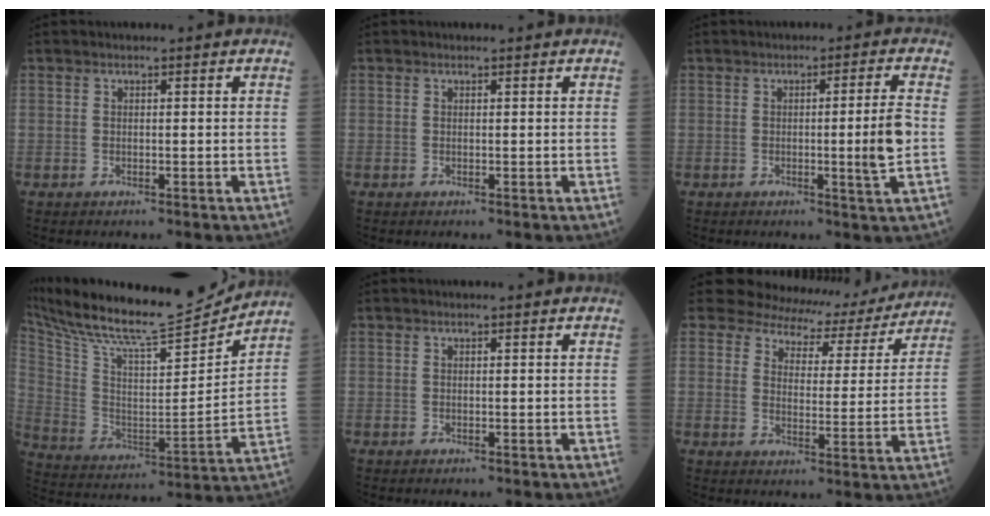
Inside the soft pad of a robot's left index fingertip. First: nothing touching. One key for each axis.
{"total": 0.0}
{"total": 4.5, "fx": -0.8, "fy": -1.2, "fz": 4.3, "tx": -0.064, "ty": -0.012, "tz": -0.012}
{"total": 23.7, "fx": 22.2, "fy": 2.4, "fz": 8.0, "tx": -0.171, "ty": -0.047, "tz": 0.357}
{"total": 0.0}
{"total": 13.2, "fx": 12.1, "fy": 4.9, "fz": 2.1, "tx": -0.016, "ty": -0.008, "tz": 0.136}